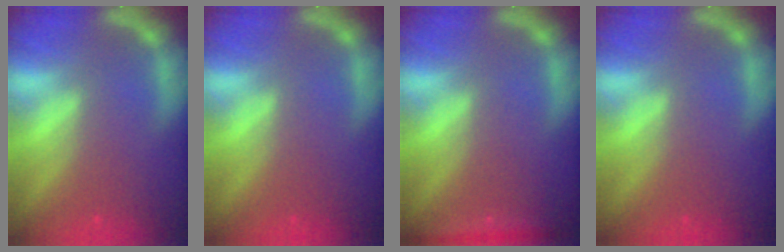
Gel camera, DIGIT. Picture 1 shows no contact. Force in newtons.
{"total": 0.0}
{"total": 2.4}
{"total": 0.0}